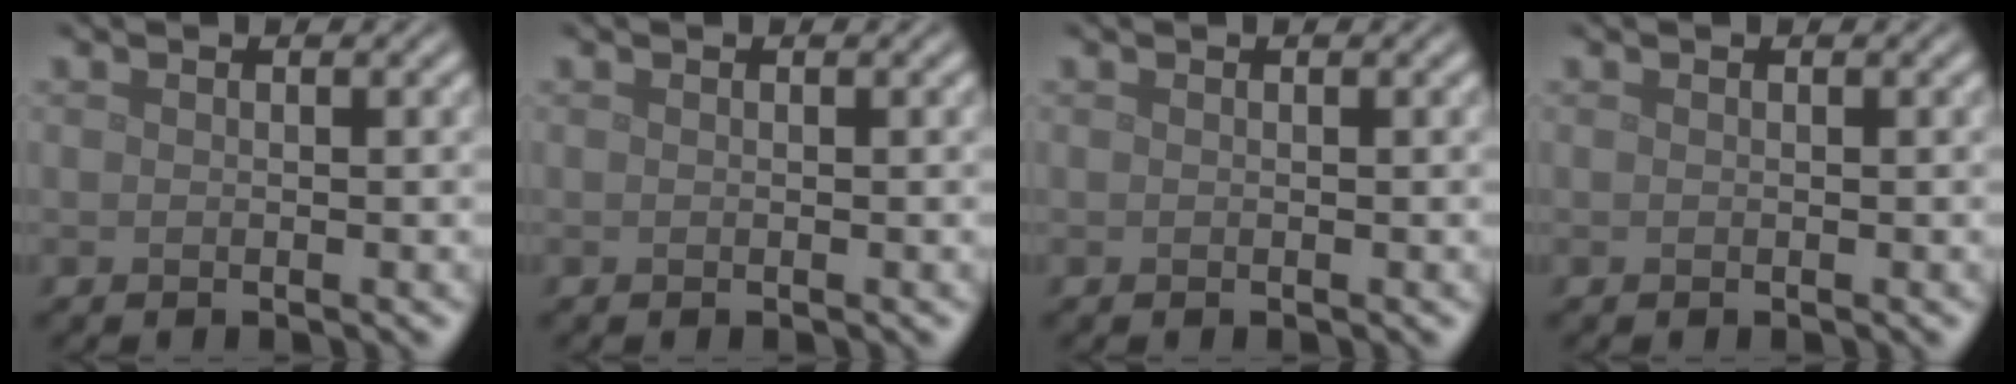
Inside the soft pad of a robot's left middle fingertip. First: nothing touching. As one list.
[{"total": 0.0}, {"total": 0.0}, {"total": 0.0}]